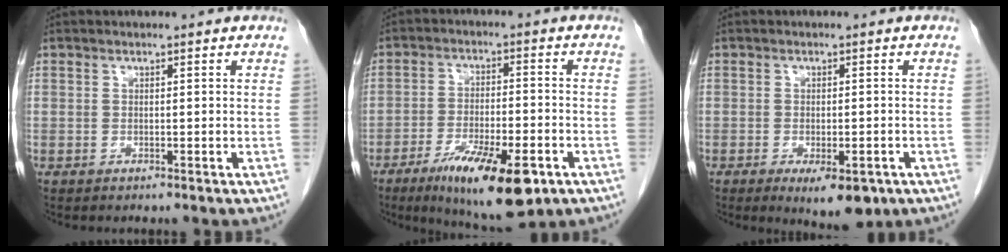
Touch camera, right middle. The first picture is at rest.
{"total": 13.7, "force": [-7.5, 3.1, 11.1], "torque": [-0.181, -0.023, -0.113]}
{"total": 6.6, "force": [-3.5, 2.2, 5.1], "torque": [-0.066, -0.011, -0.041]}